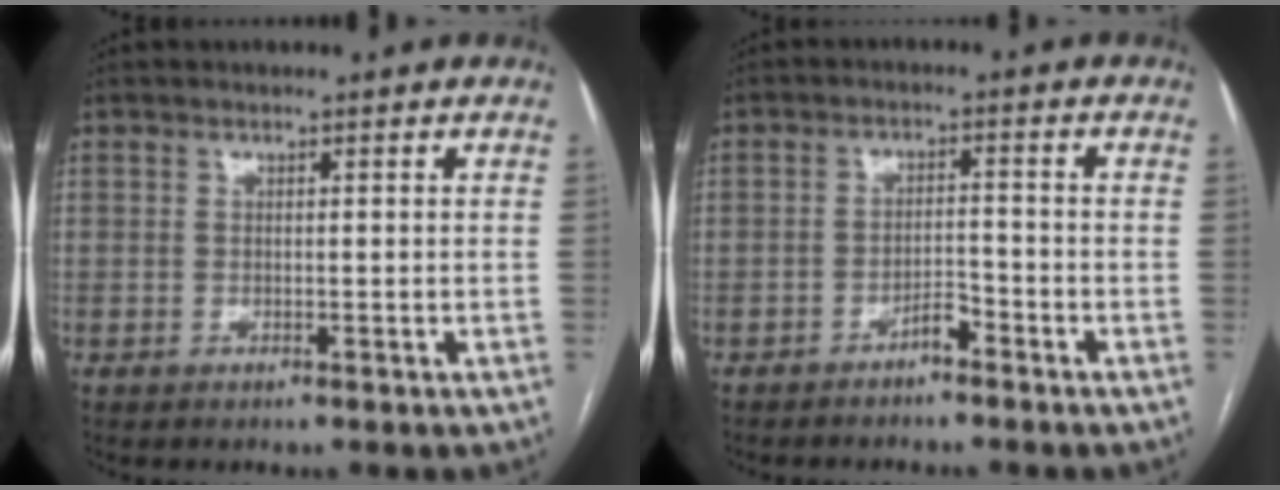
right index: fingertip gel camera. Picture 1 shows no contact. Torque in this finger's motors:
{"motor_torque": [0.09, -0.01, 0.12, 0.06]}